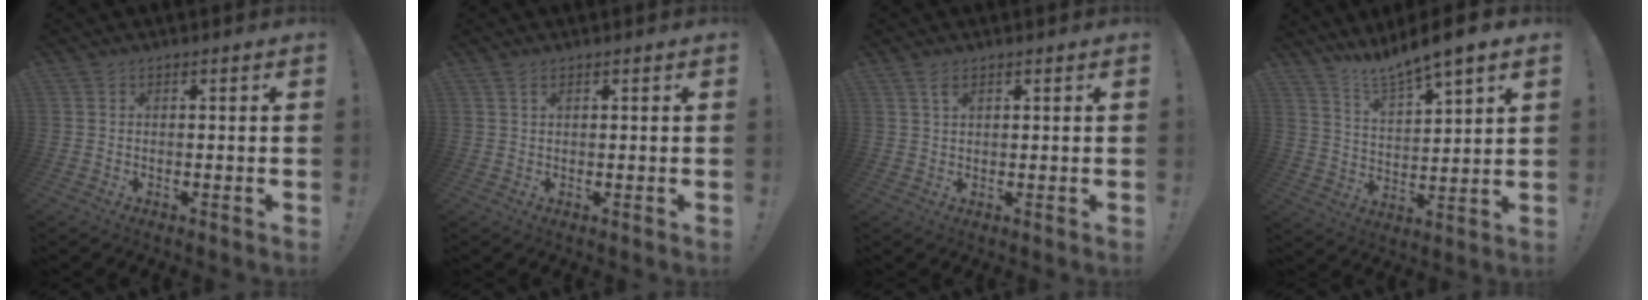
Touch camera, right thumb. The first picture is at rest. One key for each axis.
{"total": 1.3, "fx": 0.8, "fy": 0.6, "fz": 0.8, "tx": -0.017, "ty": 0.001, "tz": 0.015}
{"total": 2.6, "fx": 1.6, "fy": 1.2, "fz": 1.7, "tx": -0.029, "ty": -0.004, "tz": 0.027}
{"total": 8.9, "fx": 8.3, "fy": 0.3, "fz": 3.2, "tx": -0.070, "ty": -0.070, "tz": 0.143}